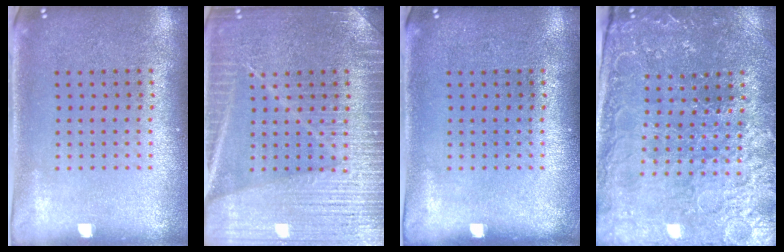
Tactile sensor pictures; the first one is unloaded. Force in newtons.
{"total": 4.1, "press": 4.1, "slide": 0.6}
{"total": 0.0}
{"total": 3.2, "press": 3.1, "slide": 0.4}